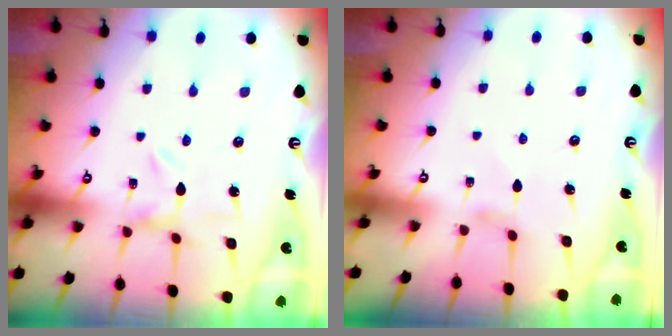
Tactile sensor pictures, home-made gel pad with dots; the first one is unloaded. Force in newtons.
{"total": 1.2, "press": 1.1, "slide": 0.4}